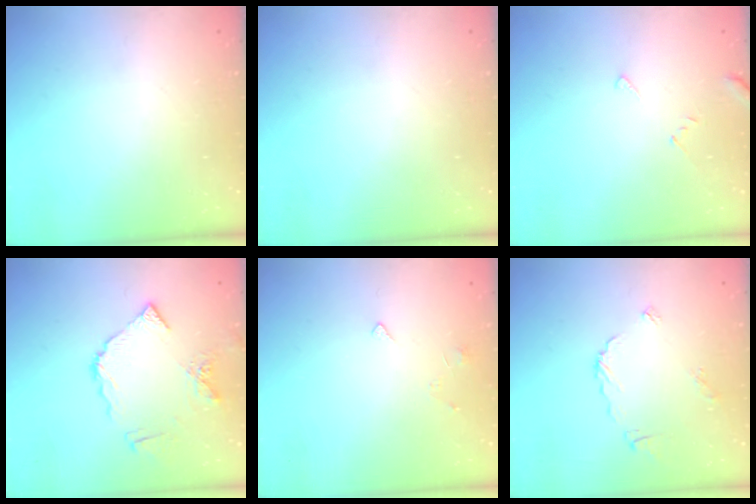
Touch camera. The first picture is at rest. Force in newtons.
{"total": 0.0}
{"total": 2.8, "press": 2.8, "slide": 0.2}
{"total": 11.0, "press": 10.9, "slide": 1.4}
{"total": 2.2, "press": 2.1, "slide": 0.4}
{"total": 7.0, "press": 7.0, "slide": 0.4}